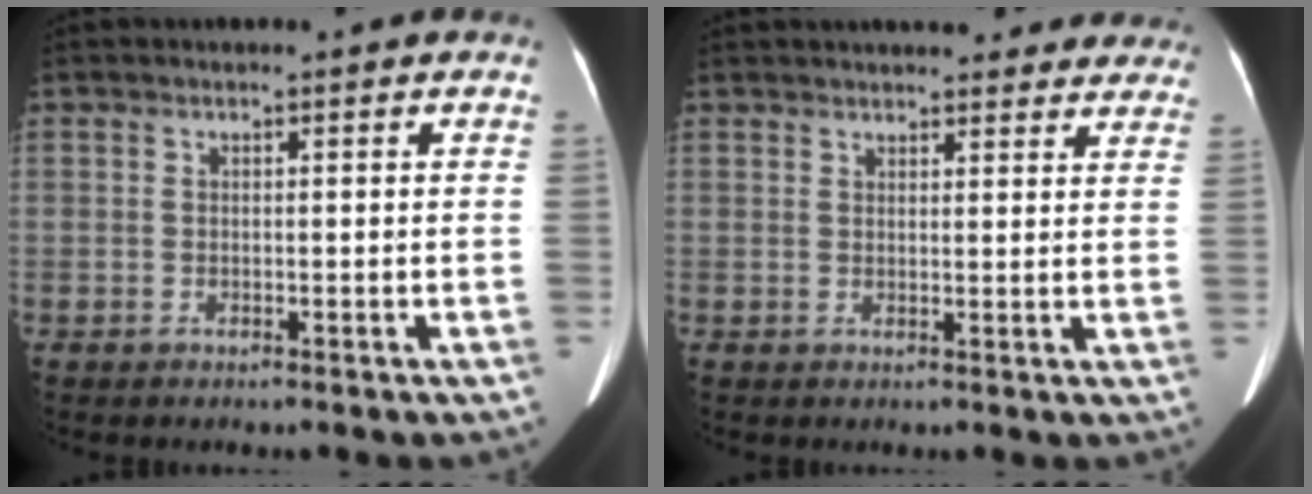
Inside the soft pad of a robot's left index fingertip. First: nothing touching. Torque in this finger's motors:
{"motor_torque": [0.80, -1.34, 0.42, 0.09]}